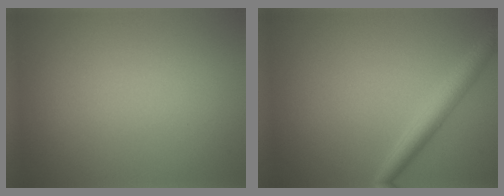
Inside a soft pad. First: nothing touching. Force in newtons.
{"total": 2.8, "press": 2.8, "slide": 0.1}